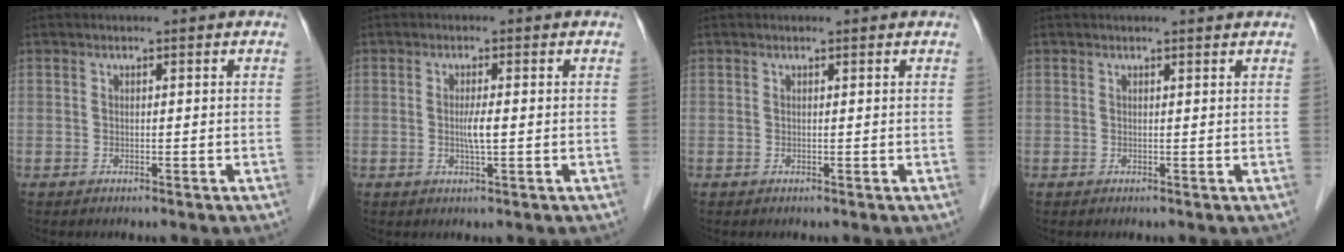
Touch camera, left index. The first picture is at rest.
{"total": 2.3, "force": [-0.1, 0.0, 2.3], "torque": [-0.045, -0.003, -0.002]}
{"total": 0.7, "force": [0.7, 0.1, 0.1], "torque": [-0.007, 0.003, 0.007]}
{"total": 1.5, "force": [1.4, 0.0, 0.4], "torque": [-0.011, 0.003, 0.017]}